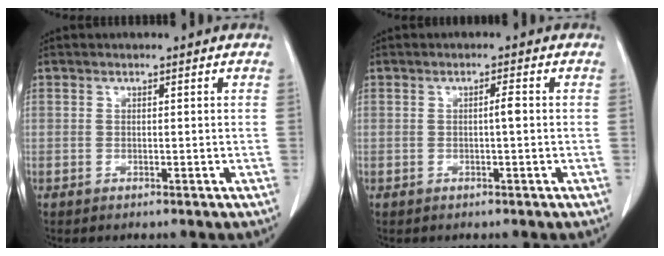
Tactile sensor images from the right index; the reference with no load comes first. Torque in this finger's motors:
{"motor_torque": [0.04, 0.05, 0.01, 0.01]}